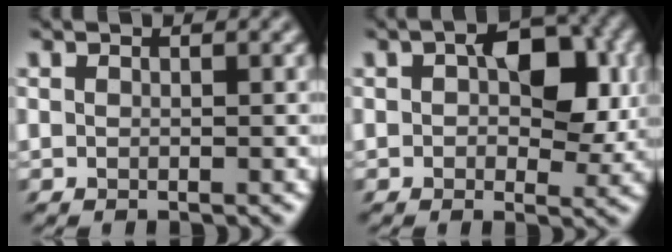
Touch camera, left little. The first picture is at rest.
{"total": 8.2, "force": [1.1, 4.9, 6.4], "torque": [-0.107, -0.001, 0.017]}